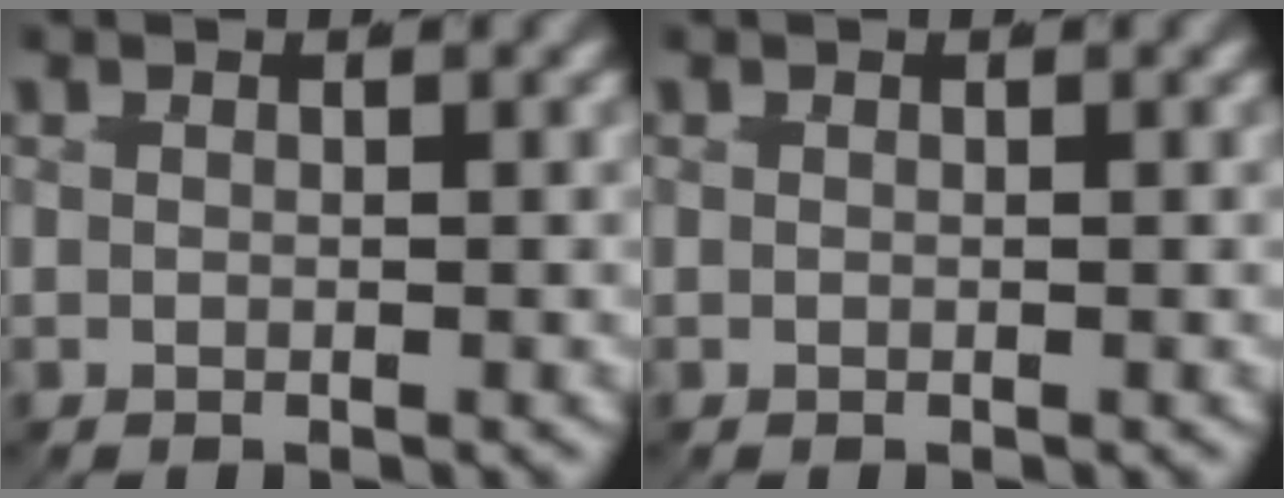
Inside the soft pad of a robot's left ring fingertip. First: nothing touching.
{"total": 0.0}